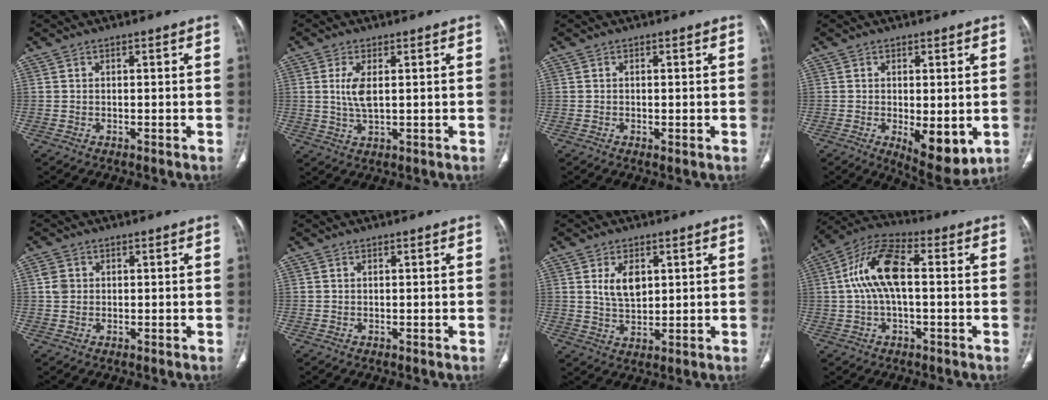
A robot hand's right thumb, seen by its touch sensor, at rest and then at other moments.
{"total": 4.9, "force": [0.9, 1.8, 4.4], "torque": [-0.100, -0.009, 0.025]}
{"total": 0.8, "force": [-0.2, 0.3, 0.7], "torque": [-0.017, -0.005, -0.003]}
{"total": 9.2, "force": [-1.9, 3.8, 8.2], "torque": [-0.108, -0.023, -0.018]}
{"total": 2.5, "force": [0.5, 2.2, 1.2], "torque": [-0.018, 0.005, 0.010]}
{"total": 0.0}
{"total": 6.1, "force": [1.9, 3.6, 4.6], "torque": [-0.069, -0.013, 0.042]}
{"total": 12.1, "force": [0.9, 5.4, 10.8], "torque": [-0.222, 0.035, 0.008]}